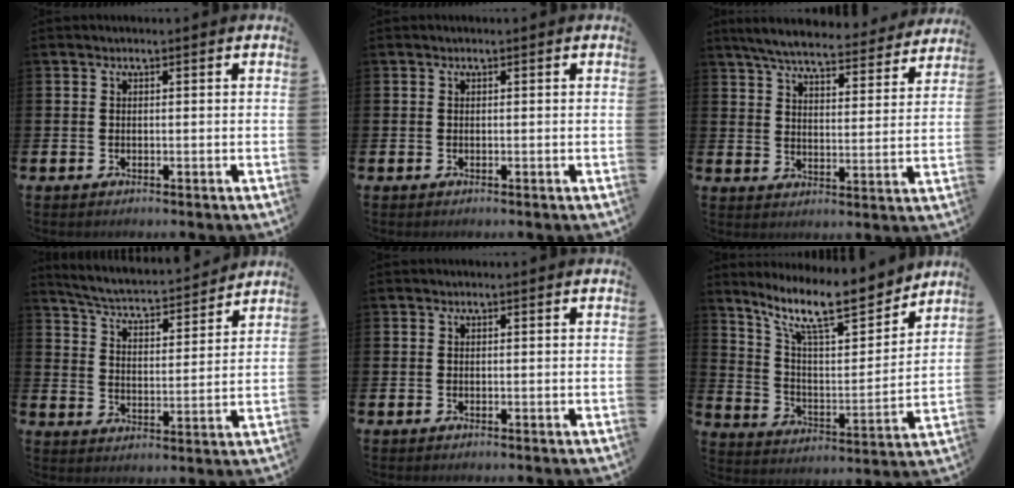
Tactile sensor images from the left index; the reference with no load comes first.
{"total": 0.0}
{"total": 6.7, "force": [6.2, 0.9, 2.2], "torque": [-0.063, -0.039, 0.106]}
{"total": 5.0, "force": [4.8, 0.5, 1.1], "torque": [-0.051, -0.042, 0.078]}
{"total": 0.0}
{"total": 13.2, "force": [10.8, 3.3, 6.8], "torque": [-0.150, -0.064, 0.187]}